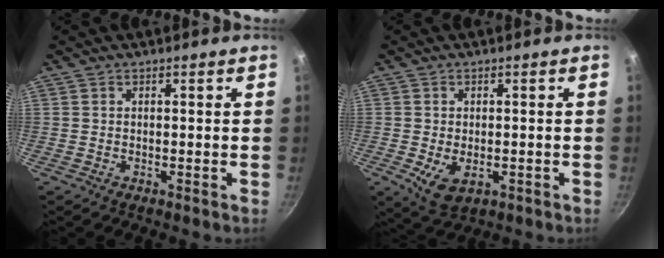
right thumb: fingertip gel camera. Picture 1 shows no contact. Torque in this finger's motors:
{"motor_torque": [-0.27, 0.36, 0.71, -0.11, 0.03]}